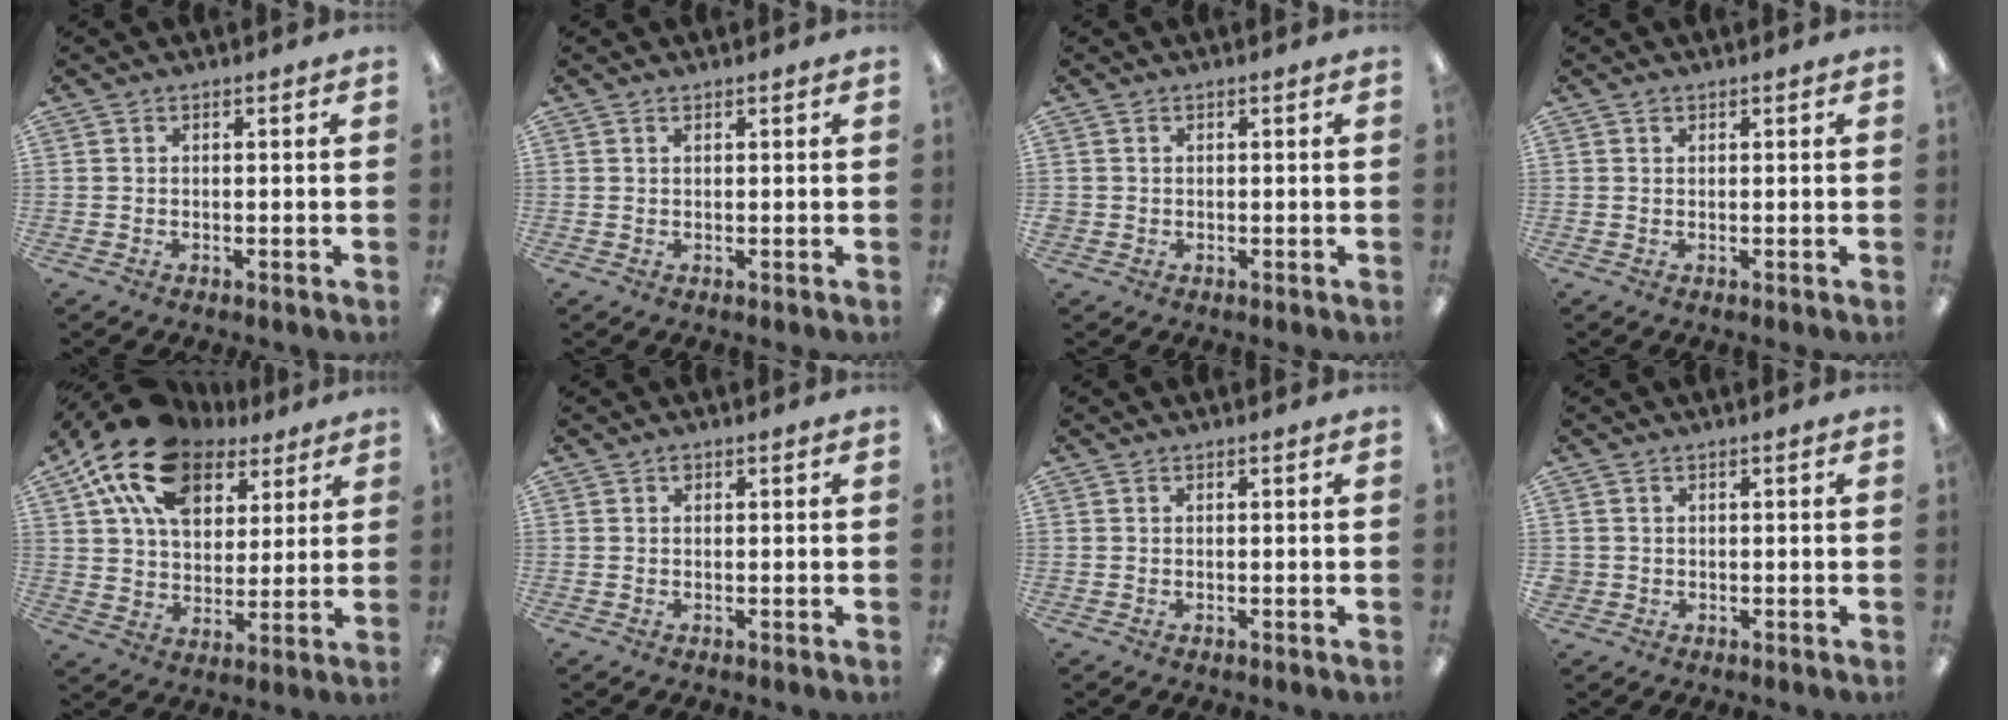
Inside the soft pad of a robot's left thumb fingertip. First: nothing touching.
{"total": 0.7, "force": [0.5, 0.3, 0.3], "torque": [-0.008, 0.001, 0.010]}
{"total": 1.0, "force": [0.1, 1.0, 0.1], "torque": [-0.002, 0.005, -0.001]}
{"total": 0.8, "force": [0.5, 0.5, 0.3], "torque": [-0.007, 0.002, 0.010]}
{"total": 19.0, "force": [11.6, 11.3, 10.0], "torque": [-0.194, -0.044, 0.212]}
{"total": 0.7, "force": [0.4, 0.4, 0.4], "torque": [-0.008, 0.003, 0.006]}
{"total": 0.0}
{"total": 1.4, "force": [0.2, 1.4, 0.1], "torque": [-0.004, 0.003, 0.001]}